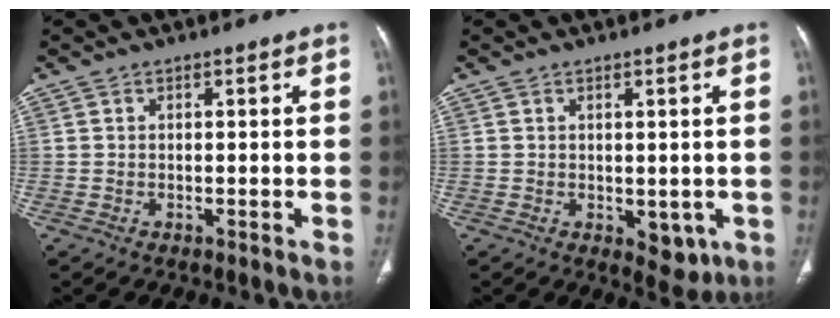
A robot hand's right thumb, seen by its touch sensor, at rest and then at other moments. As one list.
[{"total": 4.3, "force": [-0.7, 2.6, 3.4], "torque": [-0.025, -0.010, 0.004]}]